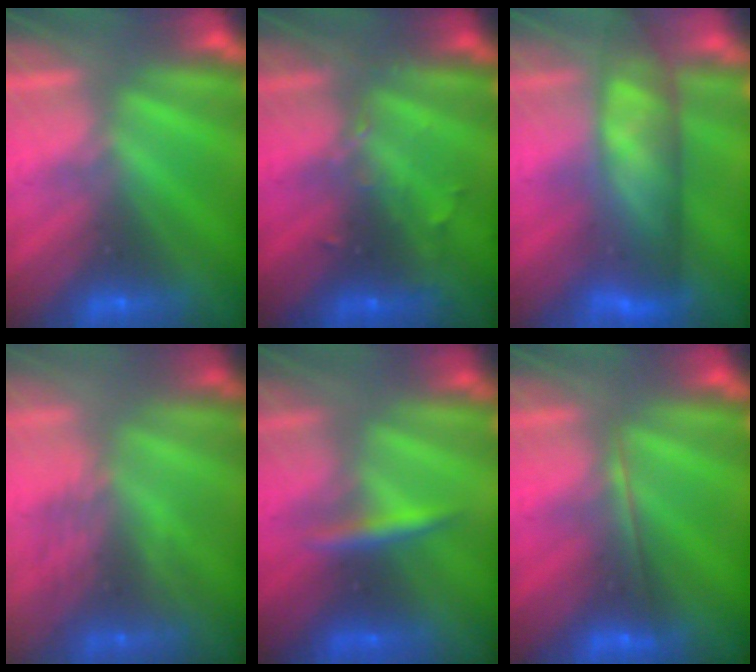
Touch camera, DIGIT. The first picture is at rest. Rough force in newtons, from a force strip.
{"total": 3.0}
{"total": 9.1}
{"total": 3.0}
{"total": 2.4}
{"total": 1.8}